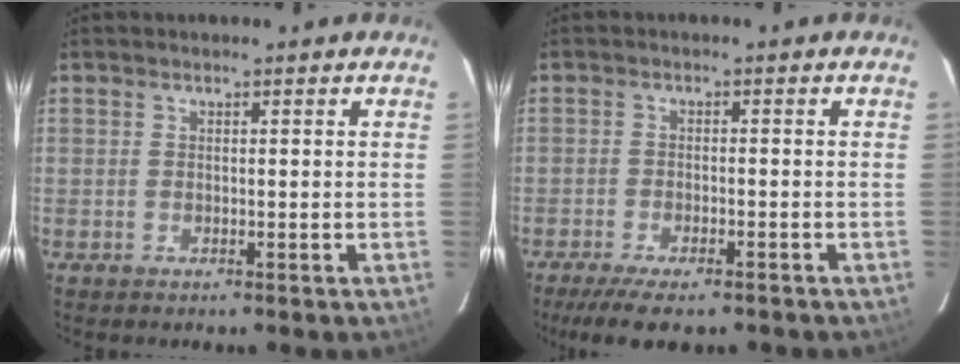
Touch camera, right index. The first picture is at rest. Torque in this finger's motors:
{"motor_torque": [0.89, -0.86, 0.40, 0.10]}